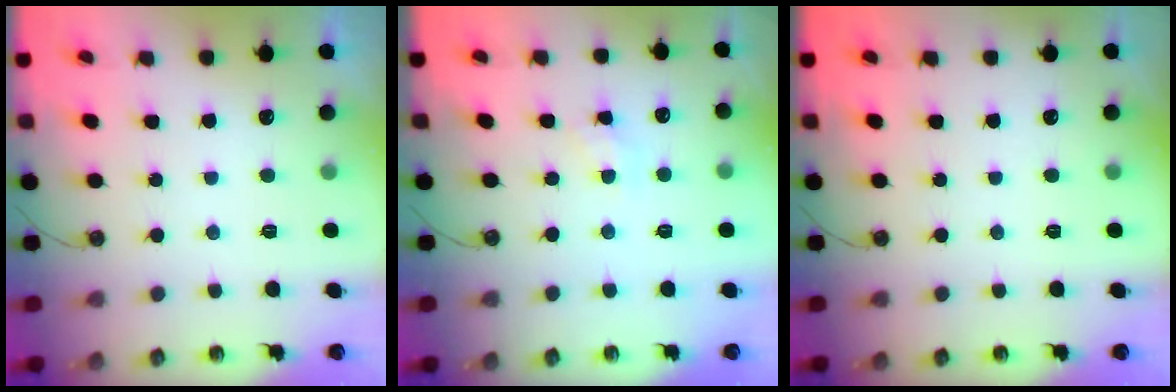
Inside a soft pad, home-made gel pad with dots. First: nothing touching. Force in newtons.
{"total": 3.7, "press": 3.7, "slide": 0.6}
{"total": 0.0}